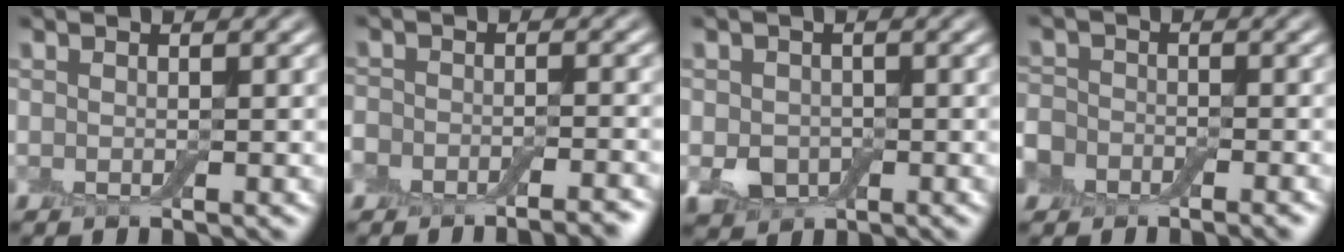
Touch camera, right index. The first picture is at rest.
{"total": 6.9, "force": [-5.7, 3.2, 2.4], "torque": [-0.007, -0.001, -0.075]}
{"total": 2.9, "force": [-0.6, 2.4, 1.5], "torque": [-0.030, -0.006, -0.014]}
{"total": 6.3, "force": [-4.1, 4.2, 2.1], "torque": [-0.022, -0.011, -0.078]}